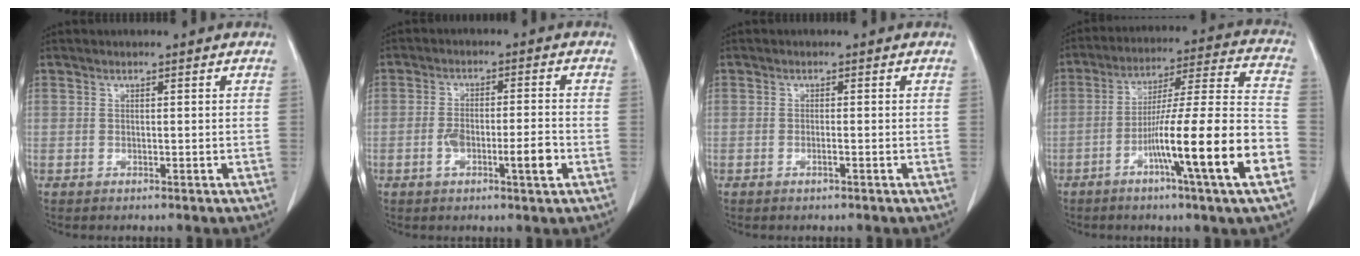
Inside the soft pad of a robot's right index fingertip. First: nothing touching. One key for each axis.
{"total": 6.3, "fx": -2.1, "fy": 1.1, "fz": 5.8, "tx": -0.104, "ty": 0.006, "tz": -0.033}
{"total": 0.9, "fx": -0.4, "fy": 0.0, "fz": 0.8, "tx": -0.018, "ty": -0.001, "tz": -0.007}
{"total": 18.5, "fx": -7.2, "fy": -0.8, "fz": 17.0, "tx": -0.267, "ty": -0.005, "tz": -0.119}